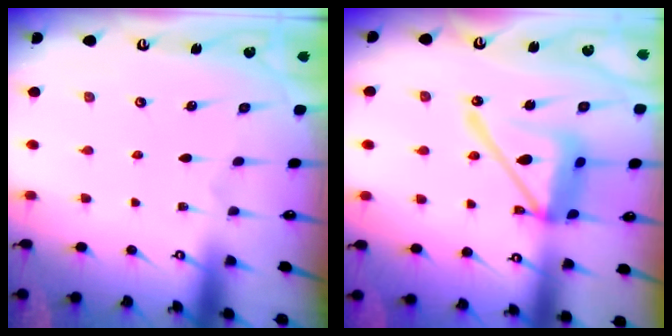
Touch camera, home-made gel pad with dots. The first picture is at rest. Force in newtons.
{"total": 16.2, "press": 16.1, "slide": 1.7}